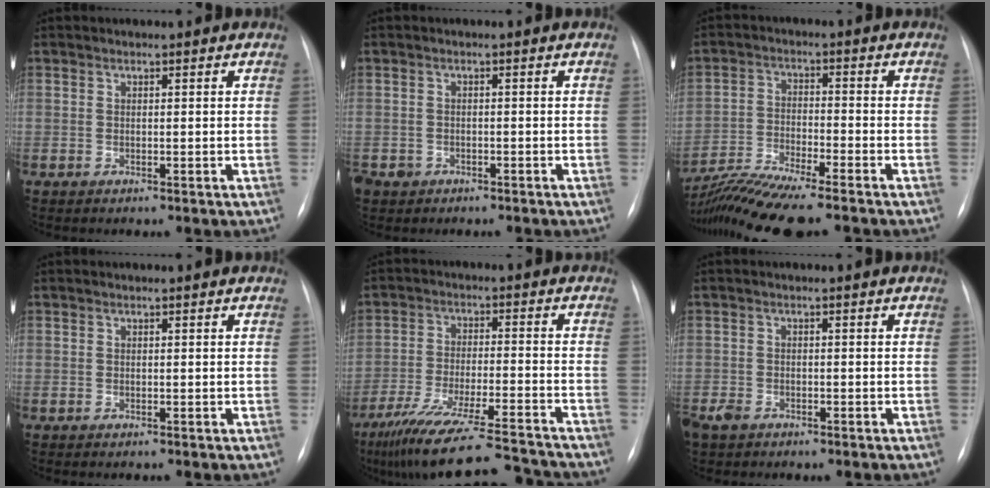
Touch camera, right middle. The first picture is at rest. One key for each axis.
{"total": 2.7, "fx": -1.8, "fy": 2.1, "fz": 0.0, "tx": -0.003, "ty": 0.006, "tz": -0.031}
{"total": 10.0, "fx": -8.8, "fy": -0.7, "fz": 4.8, "tx": -0.088, "ty": -0.021, "tz": -0.155}
{"total": 0.0}
{"total": 19.8, "fx": -17.7, "fy": 1.1, "fz": 8.9, "tx": -0.143, "ty": -0.028, "tz": -0.273}
{"total": 3.0, "fx": -2.1, "fy": 1.9, "fz": 1.0, "tx": -0.023, "ty": 0.001, "tz": -0.031}